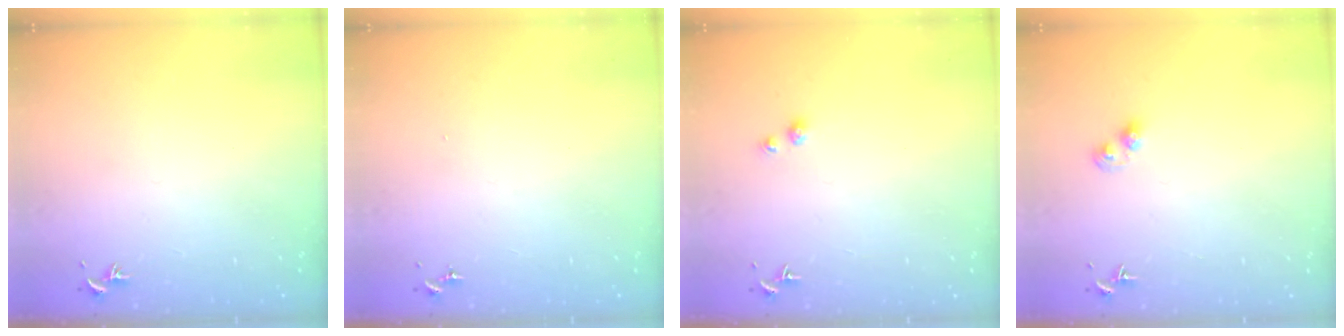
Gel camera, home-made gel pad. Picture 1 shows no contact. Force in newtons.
{"total": 0.0}
{"total": 2.7, "press": 2.7, "slide": 0.2}
{"total": 3.9, "press": 3.9, "slide": 0.1}